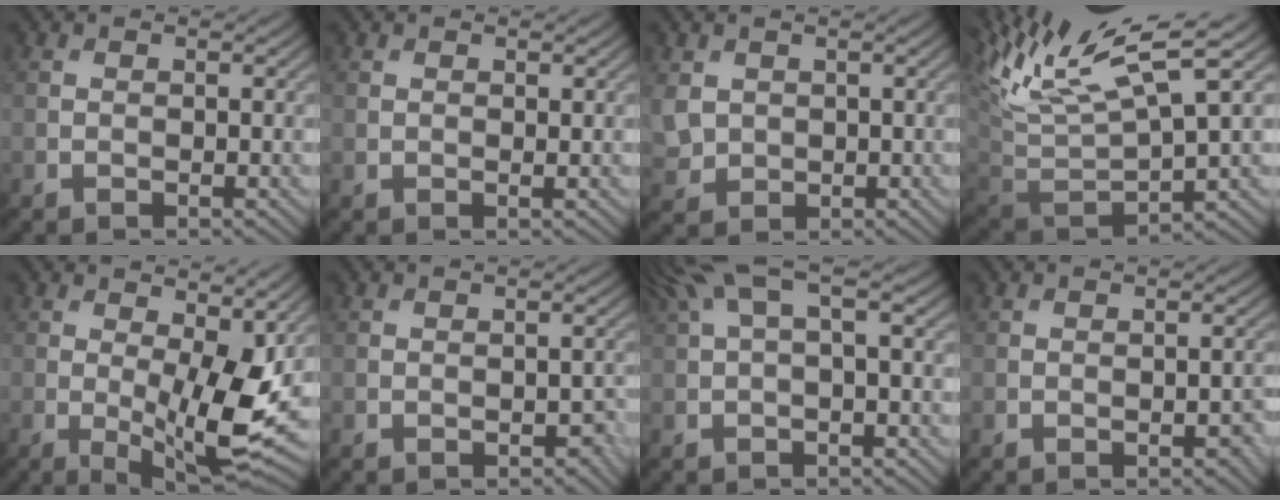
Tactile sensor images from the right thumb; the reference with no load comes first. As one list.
[{"total": 0.6, "force": [0.5, 0.1, 0.3], "torque": [-0.005, -0.002, 0.009]}, {"total": 3.4, "force": [0.9, 2.8, 1.7], "torque": [-0.059, -0.006, 0.022]}, {"total": 13.2, "force": [7.5, 3.6, 10.3], "torque": [-0.231, 0.017, 0.138]}, {"total": 9.5, "force": [0.4, 3.1, 9.0], "torque": [-0.143, -0.013, 0.008]}, {"total": 1.3, "force": [-0.7, 0.7, 0.9], "torque": [-0.014, -0.003, -0.011]}, {"total": 5.8, "force": [1.9, 1.6, 5.2], "torque": [-0.096, 0.021, 0.033]}, {"total": 1.1, "force": [-0.6, 0.3, 0.9], "torque": [-0.011, 0.001, -0.007]}]